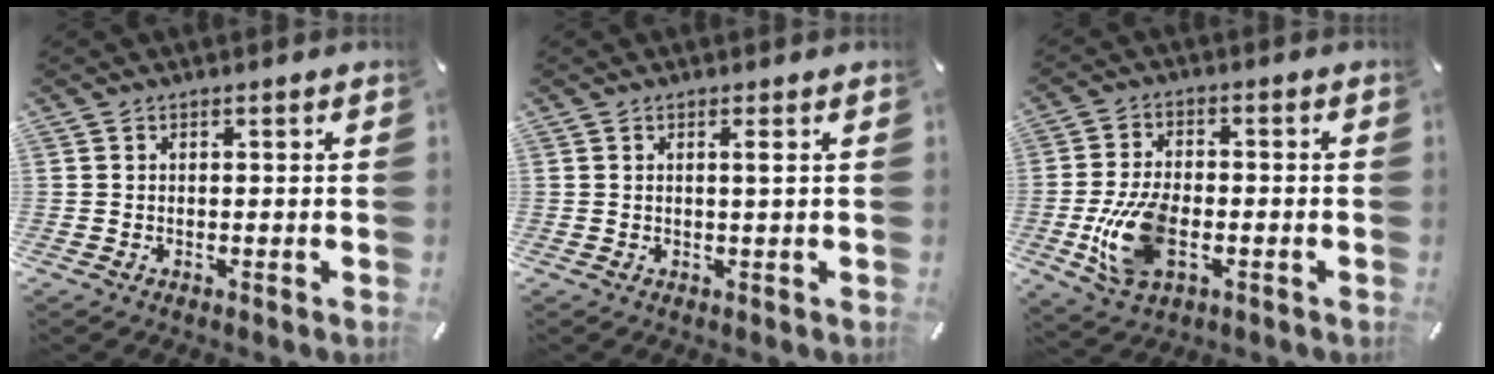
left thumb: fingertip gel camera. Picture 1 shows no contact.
{"total": 1.5, "force": [0.4, -0.1, 1.4], "torque": [-0.027, -0.002, 0.005]}
{"total": 12.3, "force": [-3.2, 7.3, 9.4], "torque": [-0.205, -0.001, -0.052]}